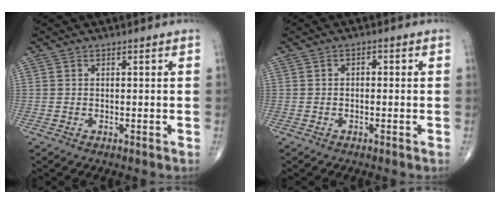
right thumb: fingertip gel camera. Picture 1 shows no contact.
{"total": 1.1, "force": [0.0, 0.8, 0.8], "torque": [-0.001, 0.004, -0.005]}